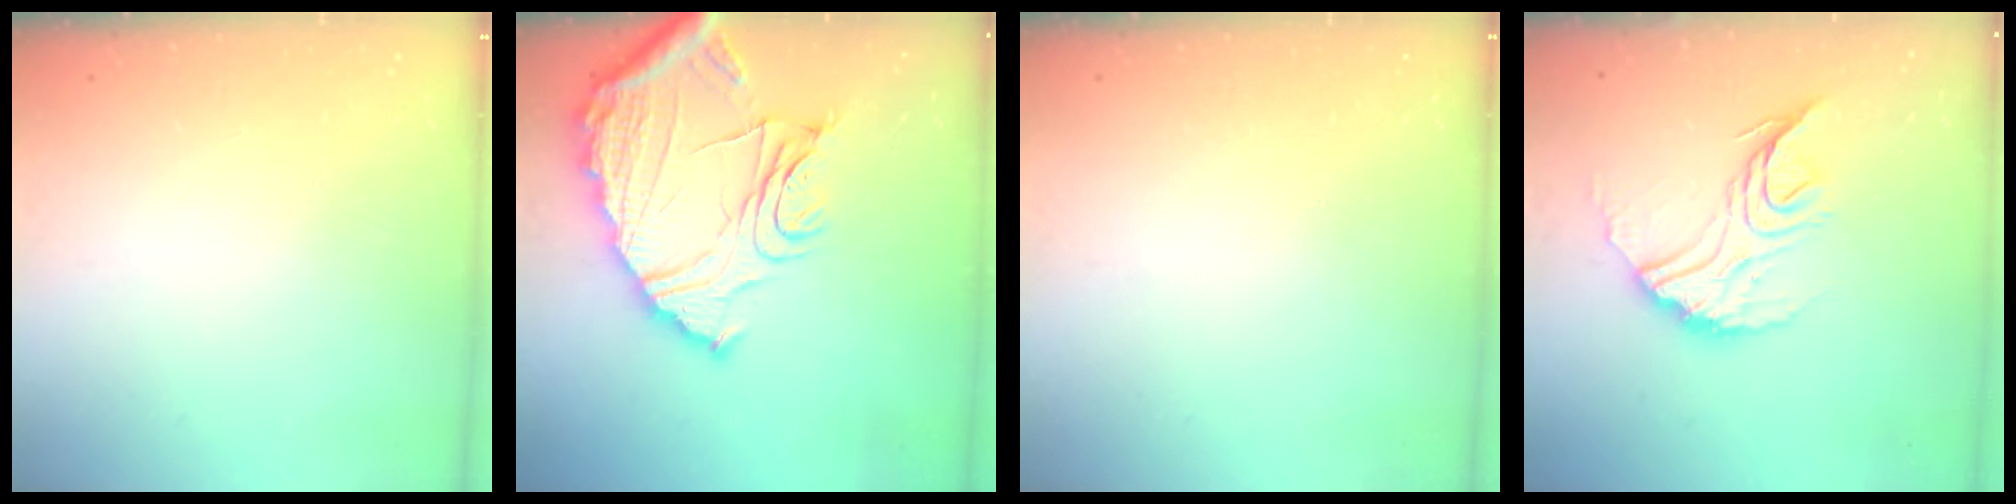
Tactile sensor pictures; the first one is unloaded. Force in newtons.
{"total": 22.3, "press": 22.1, "slide": 2.6}
{"total": 0.0}
{"total": 14.7, "press": 14.6, "slide": 1.3}